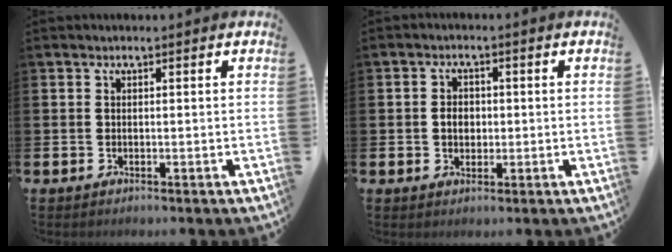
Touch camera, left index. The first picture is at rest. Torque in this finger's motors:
{"motor_torque": [0.14, 0.05, 0.08, 0.05]}